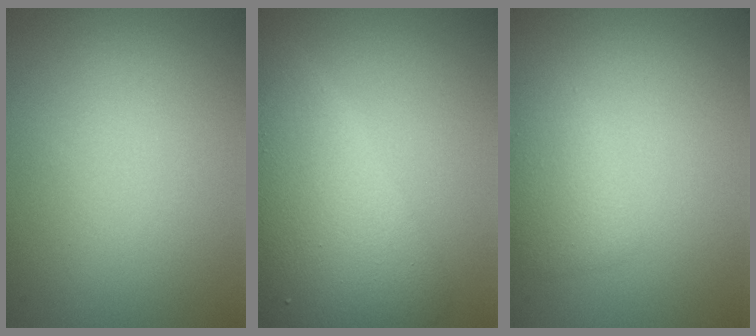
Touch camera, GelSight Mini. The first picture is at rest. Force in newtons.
{"total": 7.6, "press": 7.6, "slide": 0.2}
{"total": 2.1, "press": 2.1, "slide": 0.1}